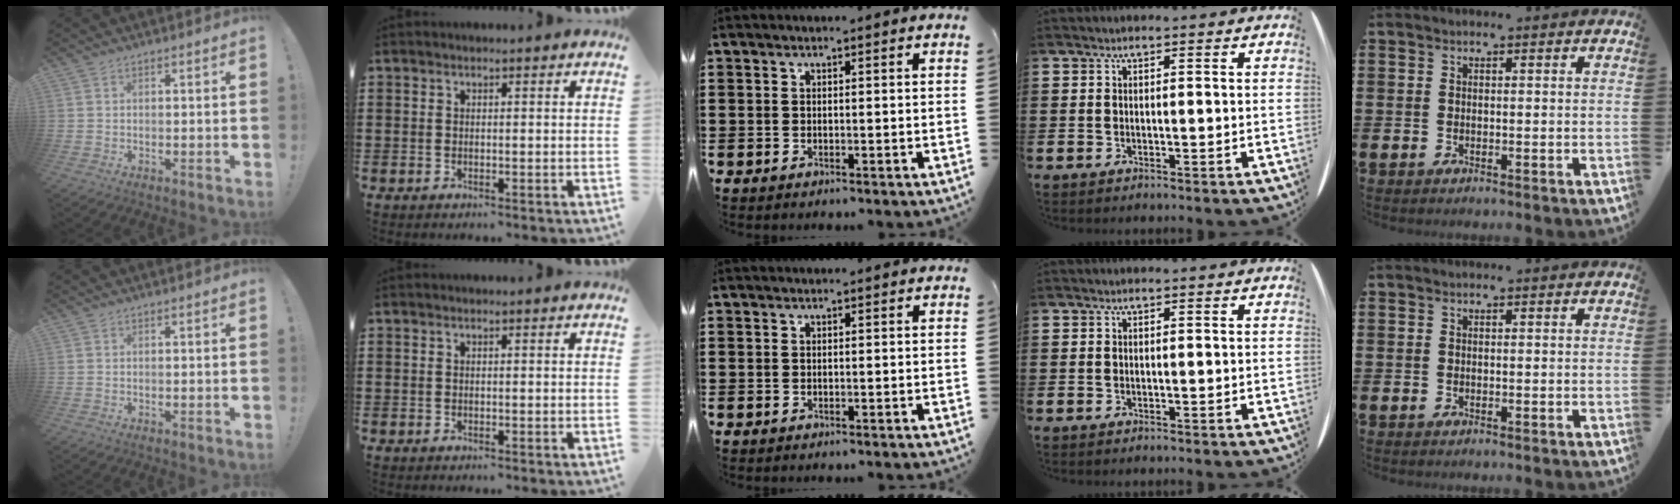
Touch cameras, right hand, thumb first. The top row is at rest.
{}